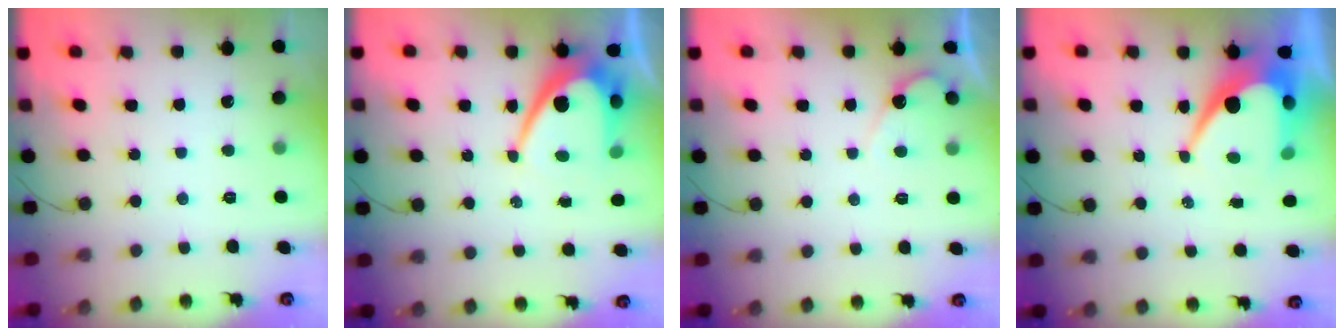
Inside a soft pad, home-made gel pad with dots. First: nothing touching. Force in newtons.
{"total": 10.7, "press": 10.6, "slide": 0.9}
{"total": 5.5, "press": 5.5, "slide": 0.3}
{"total": 10.9, "press": 10.9, "slide": 0.9}